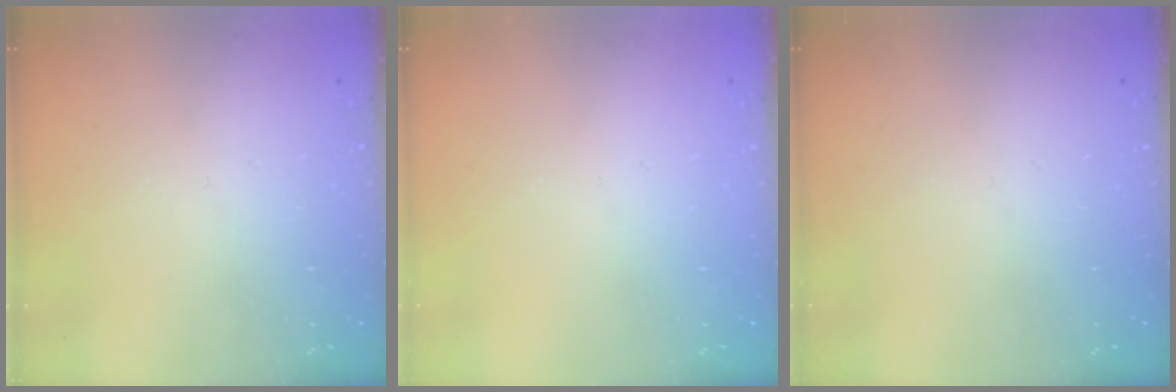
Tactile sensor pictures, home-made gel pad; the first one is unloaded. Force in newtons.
{"total": 0.0}
{"total": 0.0}